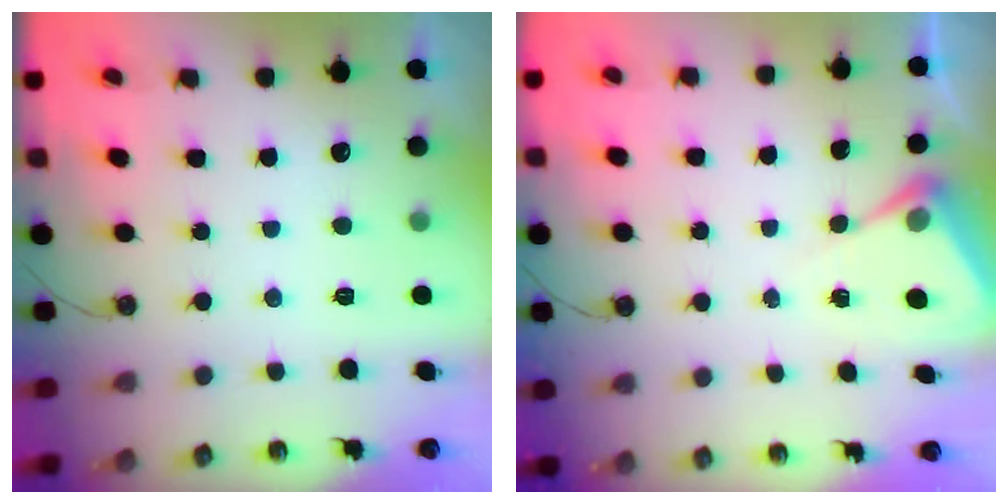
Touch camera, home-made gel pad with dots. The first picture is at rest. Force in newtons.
{"total": 6.0, "press": 6.0, "slide": 0.4}